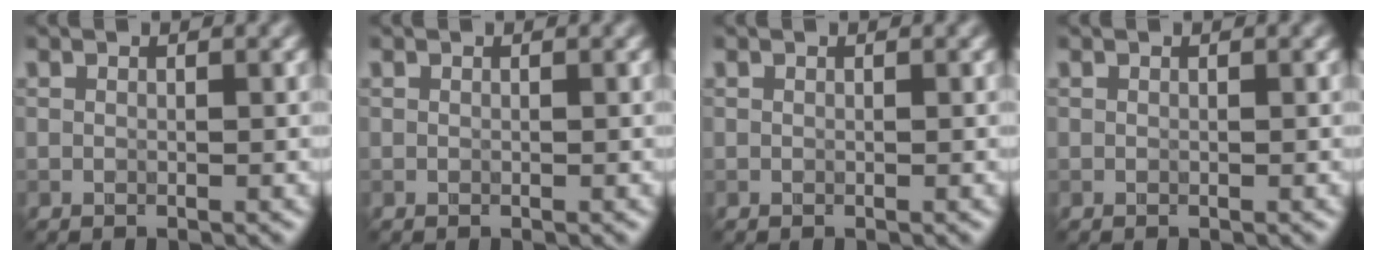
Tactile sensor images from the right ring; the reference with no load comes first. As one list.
[{"total": 0.0}, {"total": 0.0}, {"total": 0.0}]